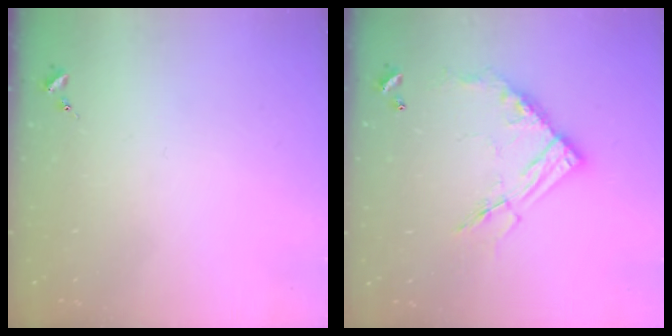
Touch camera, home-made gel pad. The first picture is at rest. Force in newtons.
{"total": 15.2, "press": 15.1, "slide": 1.7}